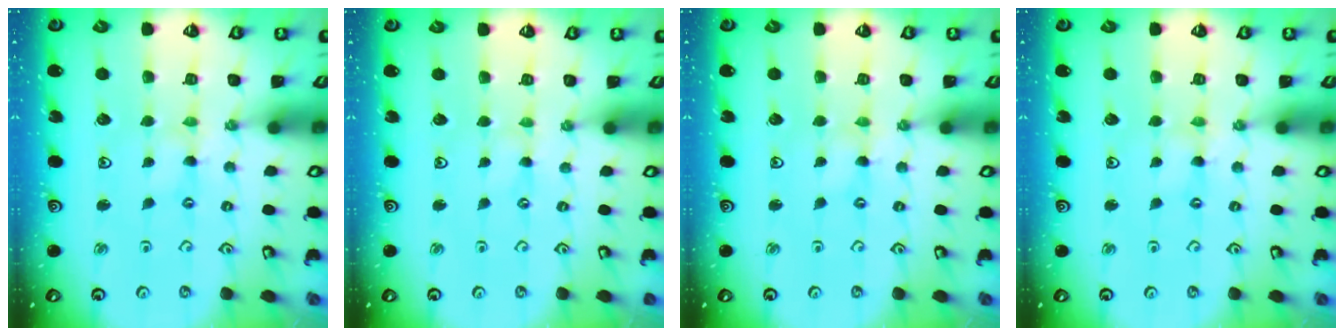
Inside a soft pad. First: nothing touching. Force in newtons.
{"total": 0.7, "press": 0.7, "slide": 0.1}
{"total": 0.0}
{"total": 0.0}